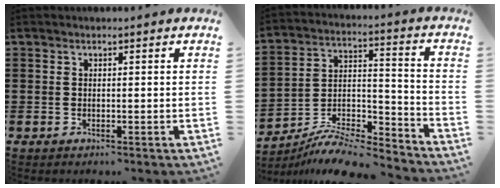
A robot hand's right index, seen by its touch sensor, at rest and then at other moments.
{"total": 9.4, "force": [-8.8, 2.0, 2.6], "torque": [-0.043, 0.023, -0.173]}